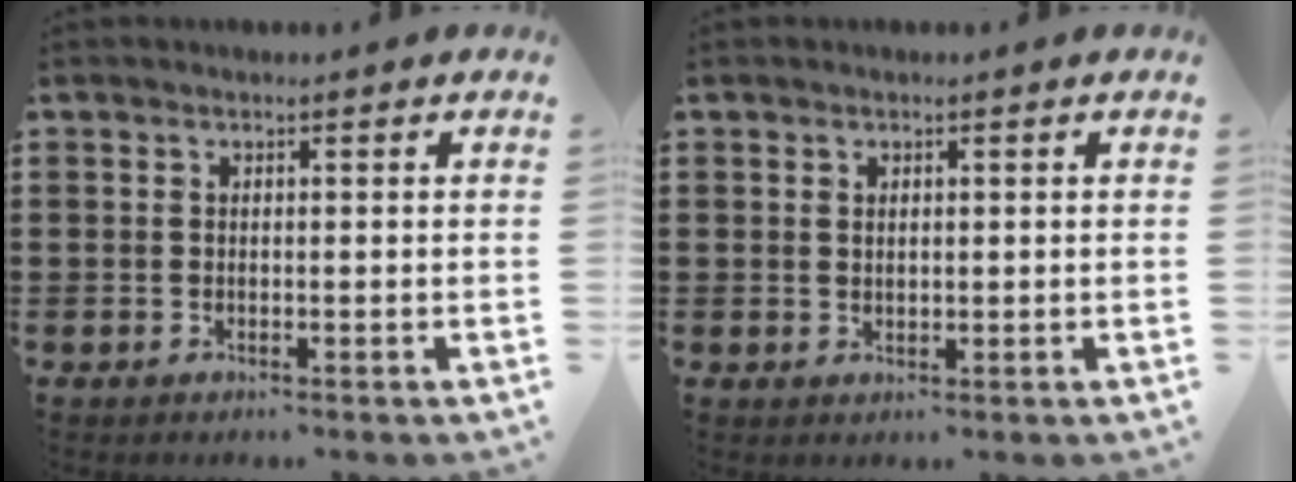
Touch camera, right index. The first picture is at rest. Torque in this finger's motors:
{"motor_torque": [-0.20, 0.59, 0.03, -0.01]}